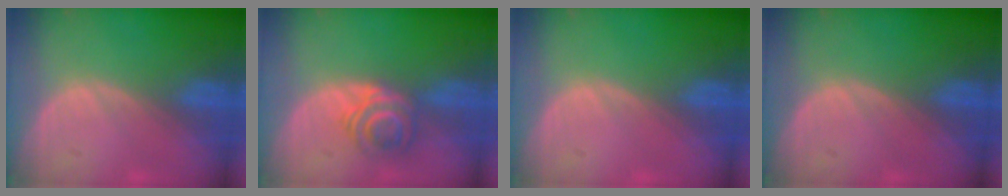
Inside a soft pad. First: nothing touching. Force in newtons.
{"total": 5.8, "press": 4.9, "slide": 3.2}
{"total": 0.0}
{"total": 0.0}